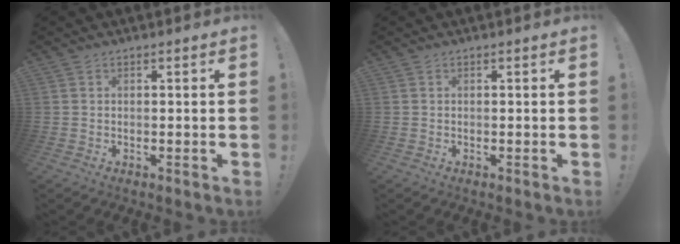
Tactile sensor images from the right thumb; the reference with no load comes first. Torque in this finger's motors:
{"motor_torque": [0.00, 0.00, -0.01, 0.01, 0.08]}